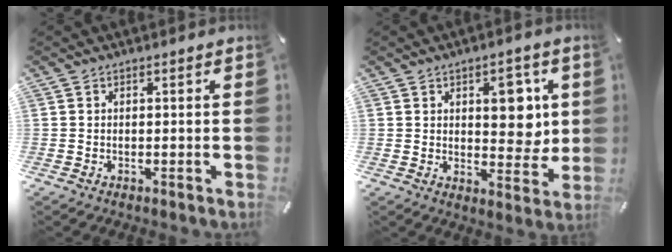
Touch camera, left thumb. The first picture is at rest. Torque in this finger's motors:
{"motor_torque": [1.66, 1.17, 0.90, -0.30, 0.03]}